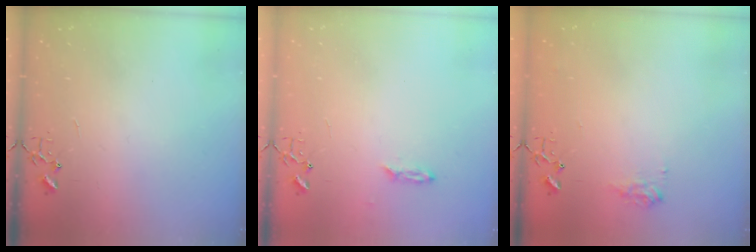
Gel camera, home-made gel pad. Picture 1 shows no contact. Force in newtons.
{"total": 2.3, "press": 2.2, "slide": 0.4}
{"total": 8.0, "press": 8.0, "slide": 0.4}